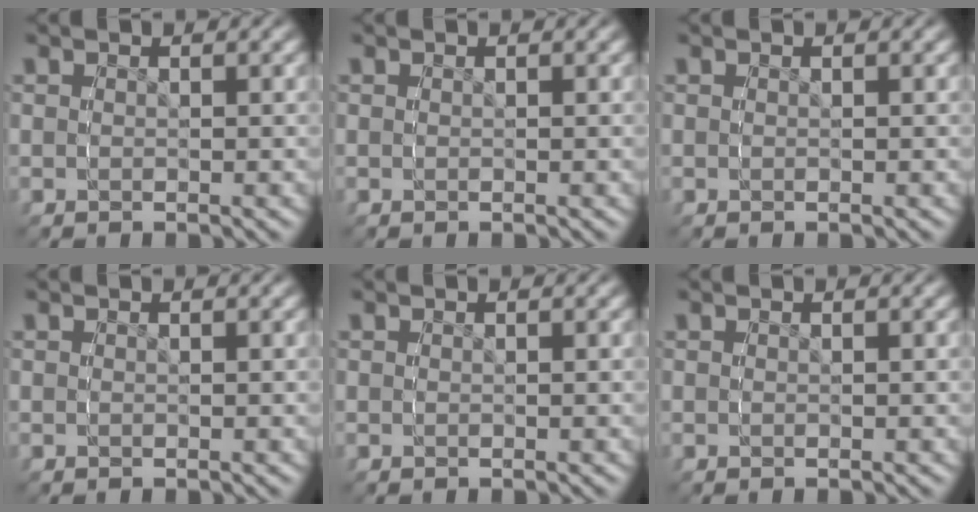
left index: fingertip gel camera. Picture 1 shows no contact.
{"total": 0.0}
{"total": 0.0}
{"total": 0.0}
{"total": 0.0}
{"total": 0.0}